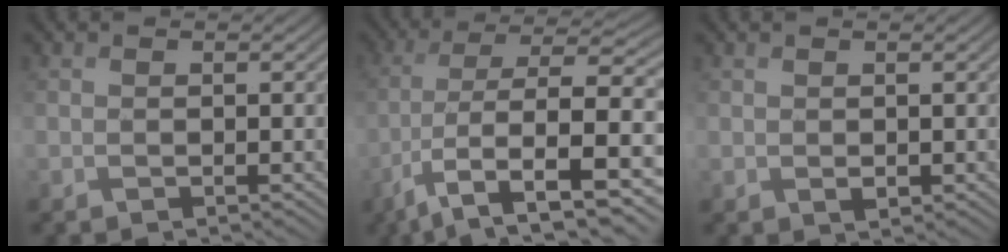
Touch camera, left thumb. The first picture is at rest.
{"total": 11.9, "force": [-2.0, 5.2, 10.6], "torque": [-0.216, -0.015, -0.028]}
{"total": 0.9, "force": [0.1, 0.8, 0.2], "torque": [-0.005, -0.006, 0.004]}